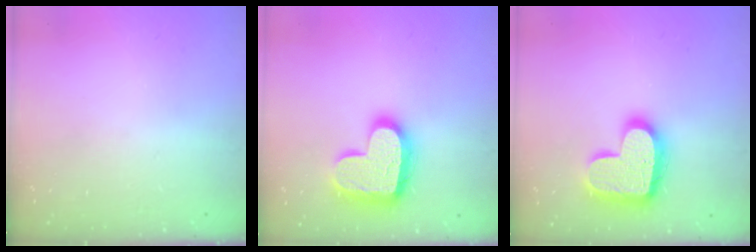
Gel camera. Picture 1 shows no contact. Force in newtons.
{"total": 19.4, "press": 19.3, "slide": 1.4}
{"total": 18.7, "press": 18.6, "slide": 1.1}